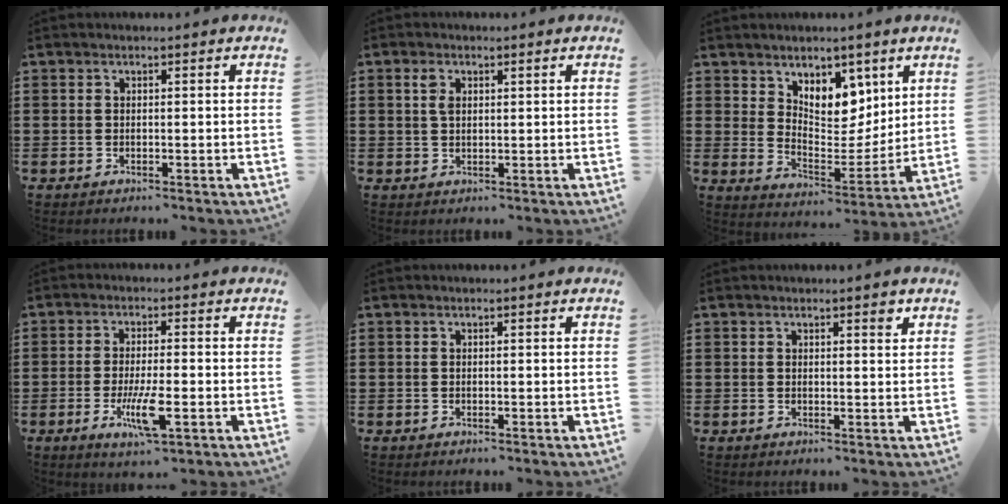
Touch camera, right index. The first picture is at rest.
{"total": 2.1, "force": [0.7, 1.0, 1.7], "torque": [-0.038, 0.005, 0.012]}
{"total": 7.3, "force": [5.4, 4.4, 2.0], "torque": [-0.047, -0.042, 0.098]}
{"total": 6.8, "force": [-2.4, 1.5, 6.2], "torque": [-0.127, -0.016, -0.042]}
{"total": 0.0}
{"total": 1.4, "force": [1.1, 0.4, 0.8], "torque": [-0.008, 0.000, 0.018]}